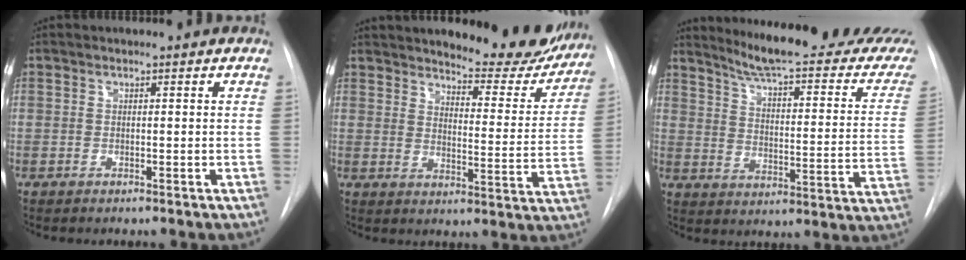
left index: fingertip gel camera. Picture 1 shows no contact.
{"total": 15.3, "force": [13.9, 3.5, 5.4], "torque": [-0.050, -0.048, 0.165]}
{"total": 22.9, "force": [20.6, 1.2, 9.8], "torque": [-0.130, -0.094, 0.248]}